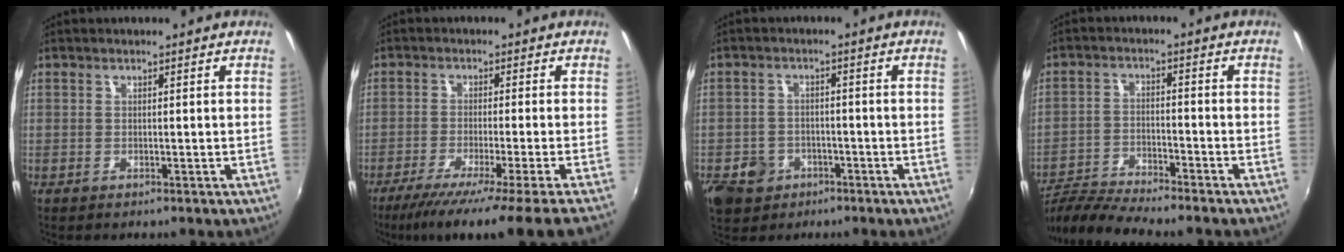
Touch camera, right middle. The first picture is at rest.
{"total": 13.6, "force": [-11.1, -2.6, 7.5], "torque": [-0.134, -0.051, -0.168]}
{"total": 8.0, "force": [-4.2, 6.3, 2.8], "torque": [-0.085, 0.007, -0.061]}
{"total": 10.0, "force": [-9.2, 0.0, 4.0], "torque": [-0.098, -0.012, -0.171]}